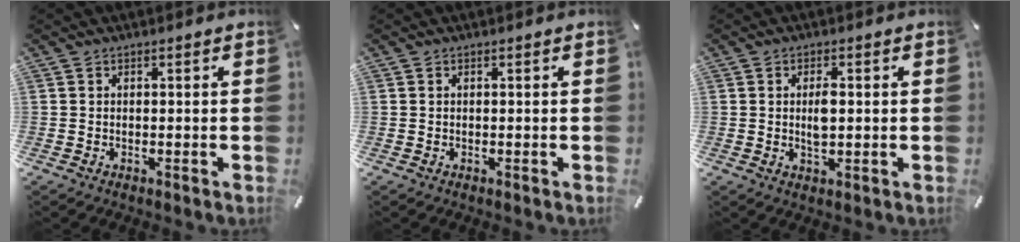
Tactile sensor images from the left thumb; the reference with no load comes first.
{"total": 0.0}
{"total": 3.7, "force": [0.3, 1.6, 3.3], "torque": [-0.074, -0.006, -0.002]}